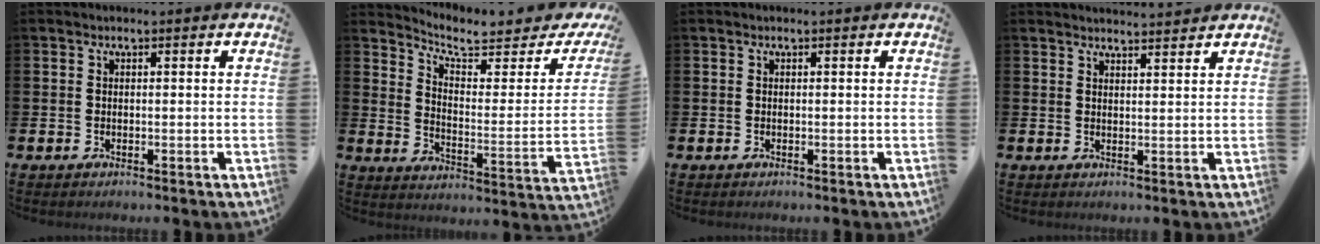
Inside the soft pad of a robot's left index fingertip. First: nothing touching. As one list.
[{"total": 6.7, "force": [5.7, 1.8, 3.1], "torque": [-0.075, -0.043, 0.091]}, {"total": 0.0}, {"total": 2.7, "force": [2.7, -0.1, -0.1], "torque": [0.006, -0.018, 0.047]}]